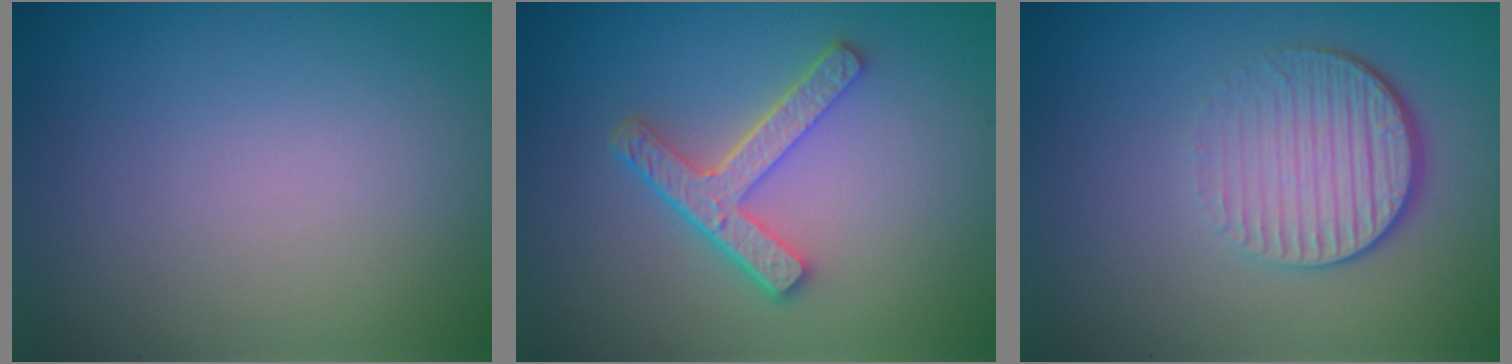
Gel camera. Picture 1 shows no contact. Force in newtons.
{"total": 4.4, "press": 3.3, "slide": 2.9}
{"total": 4.3, "press": 2.9, "slide": 3.2}